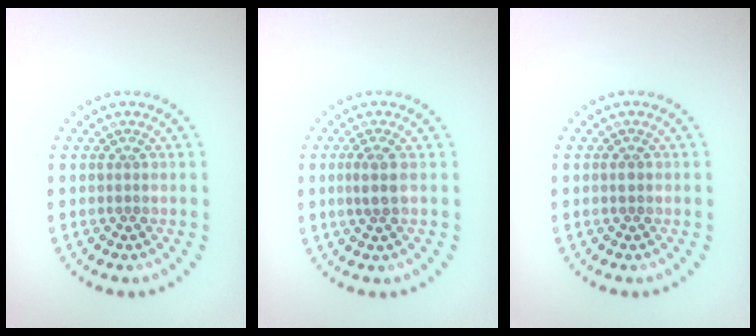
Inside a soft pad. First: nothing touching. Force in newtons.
{"total": 1.8, "press": 1.5, "slide": 0.9}
{"total": 0.6, "press": 0.6, "slide": 0.0}